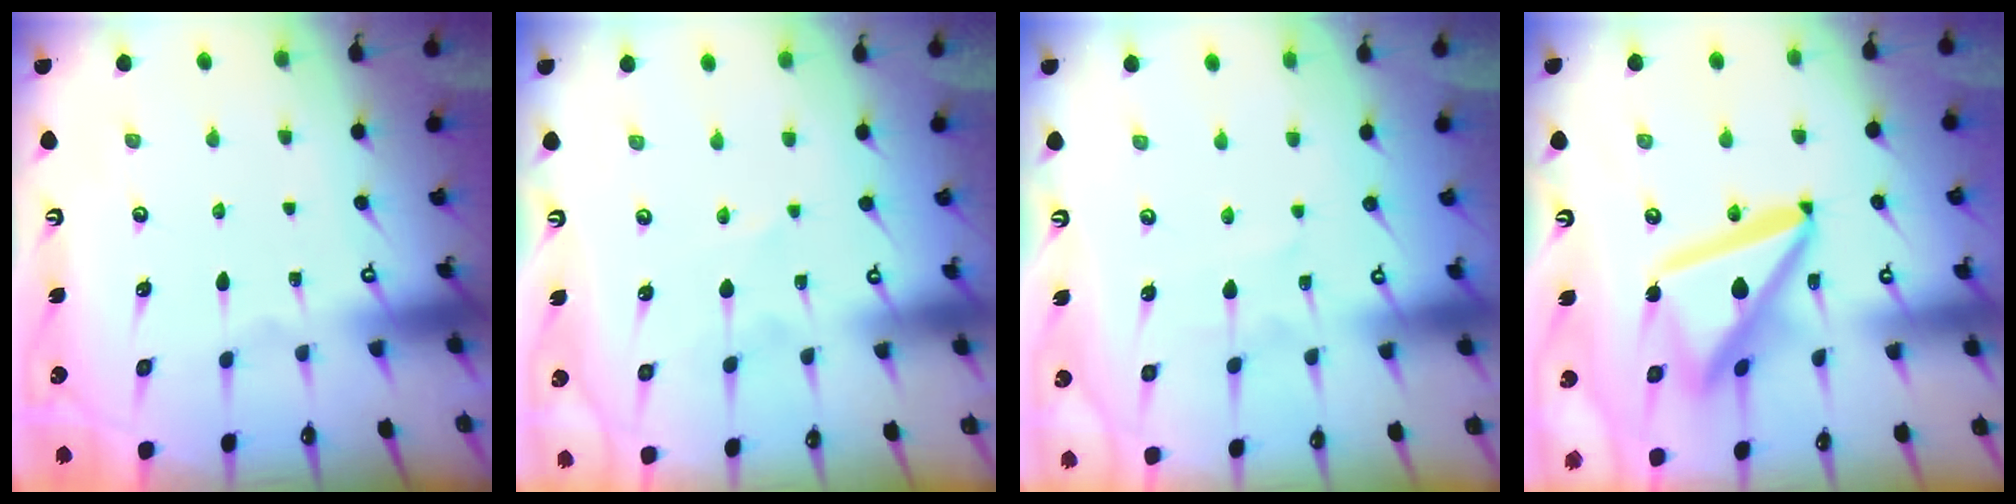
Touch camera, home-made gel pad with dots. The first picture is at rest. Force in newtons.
{"total": 0.9, "press": 0.9, "slide": 0.2}
{"total": 2.7, "press": 2.7, "slide": 0.3}
{"total": 16.8, "press": 16.7, "slide": 1.8}